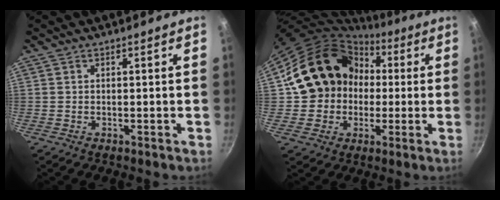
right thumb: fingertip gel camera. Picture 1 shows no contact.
{"total": 18.1, "force": [2.1, 15.8, 8.6], "torque": [-0.123, 0.048, 0.037]}